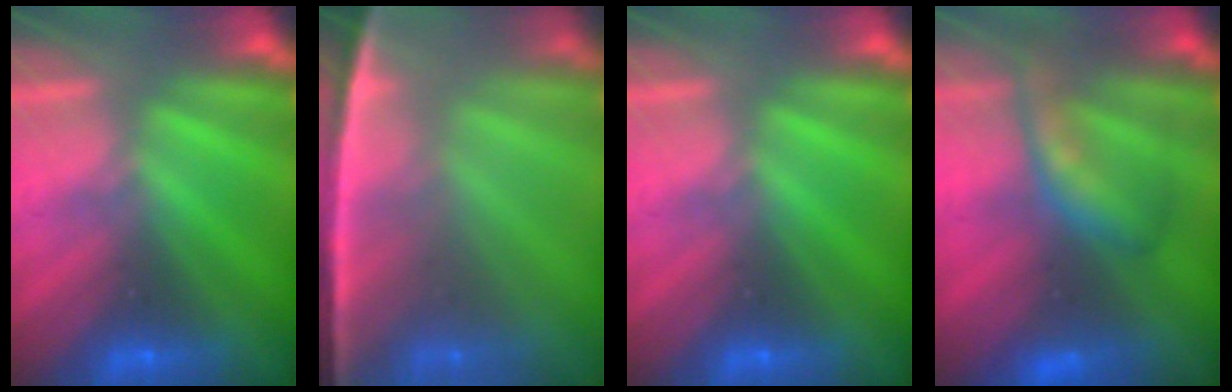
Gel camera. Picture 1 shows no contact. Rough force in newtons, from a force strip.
{"total": 7.2}
{"total": 0.0}
{"total": 9.1}